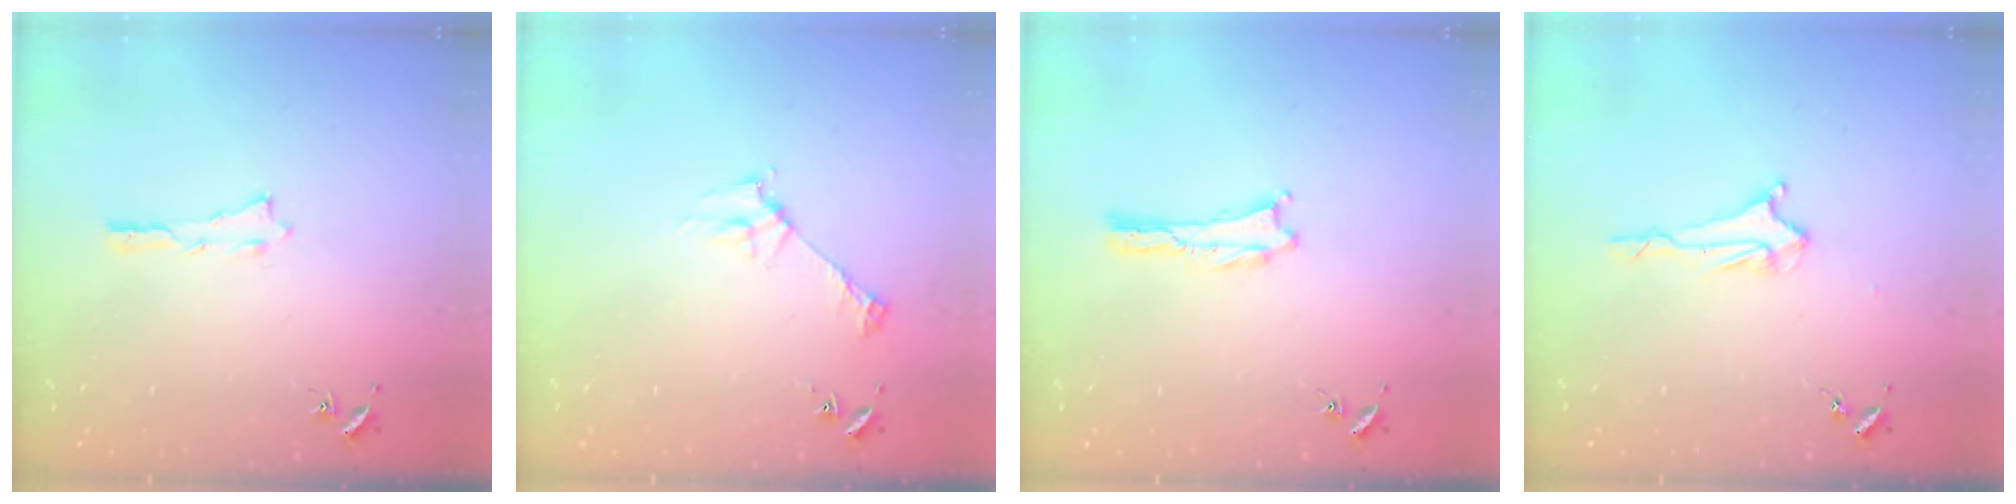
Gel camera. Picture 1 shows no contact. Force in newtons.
{"total": 2.8, "press": 2.8, "slide": 0.3}
{"total": 0.0}
{"total": 2.1, "press": 2.0, "slide": 0.4}